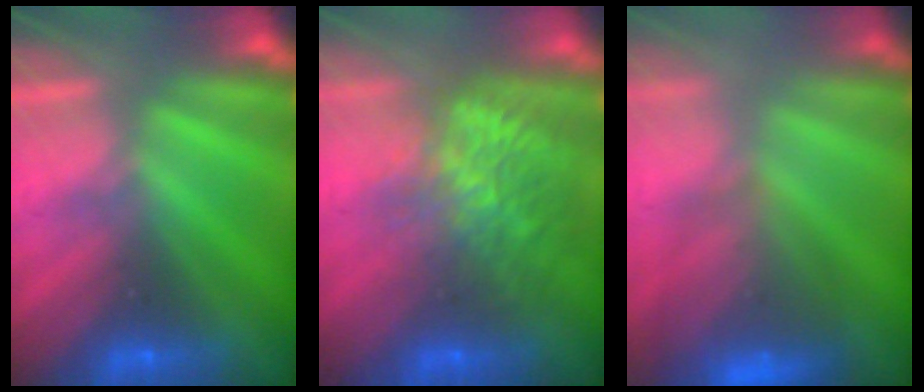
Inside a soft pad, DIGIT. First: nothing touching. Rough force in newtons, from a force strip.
{"total": 7.7}
{"total": 6.0}